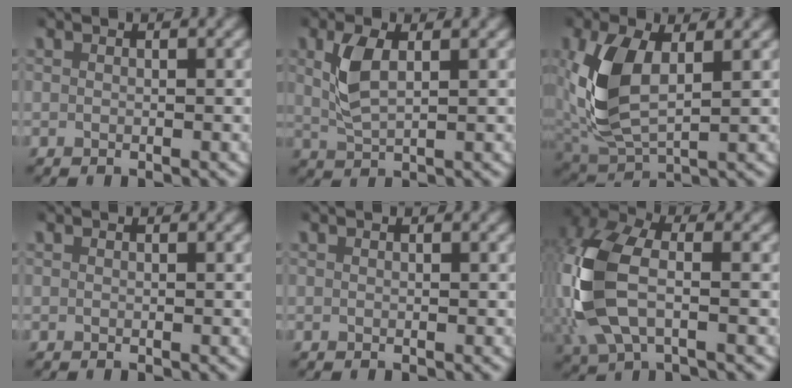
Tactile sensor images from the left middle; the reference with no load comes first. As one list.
[{"total": 3.2, "force": [1.0, 1.4, 2.8], "torque": [-0.067, -0.003, 0.023]}, {"total": 6.6, "force": [1.2, 3.8, 5.2], "torque": [-0.136, -0.004, 0.027]}, {"total": 0.0}, {"total": 0.0}, {"total": 8.4, "force": [-0.2, 5.1, 6.7], "torque": [-0.184, -0.014, 0.005]}]